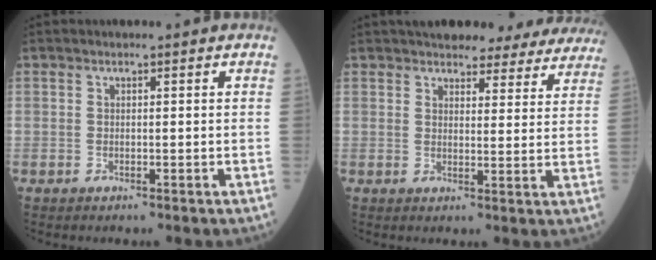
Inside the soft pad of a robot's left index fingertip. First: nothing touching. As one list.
[{"total": 18.8, "force": [17.0, 5.6, 5.8], "torque": [-0.062, 0.000, 0.186]}]